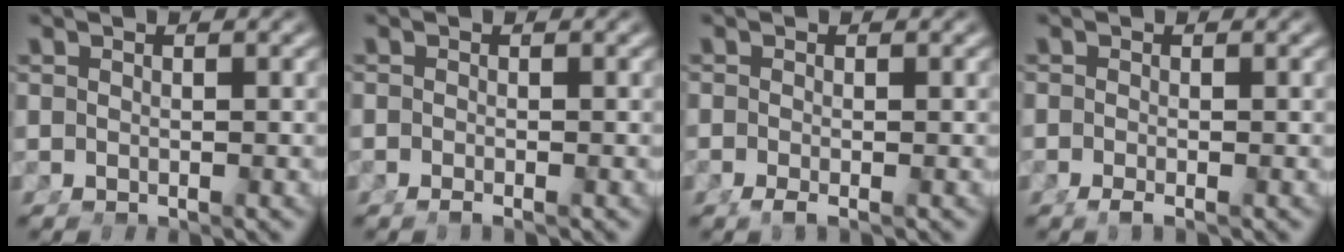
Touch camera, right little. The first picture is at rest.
{"total": 1.0, "force": [-0.9, 0.0, 0.5], "torque": [-0.006, -0.003, -0.015]}
{"total": 1.3, "force": [-1.0, 0.1, 0.8], "torque": [-0.014, -0.006, -0.014]}
{"total": 1.3, "force": [-1.0, 0.1, 0.7], "torque": [-0.011, -0.004, -0.017]}